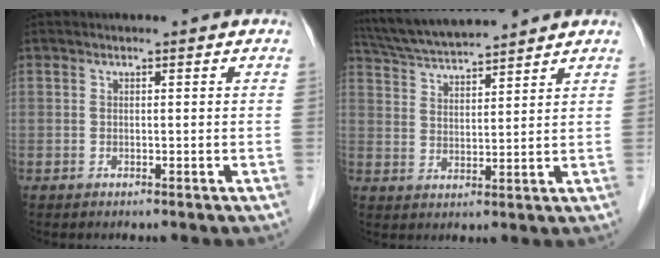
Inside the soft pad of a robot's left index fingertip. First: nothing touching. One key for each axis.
{"total": 11.3, "fx": 10.5, "fy": 0.5, "fz": 4.1, "tx": -0.081, "ty": 0.027, "tz": 0.184}